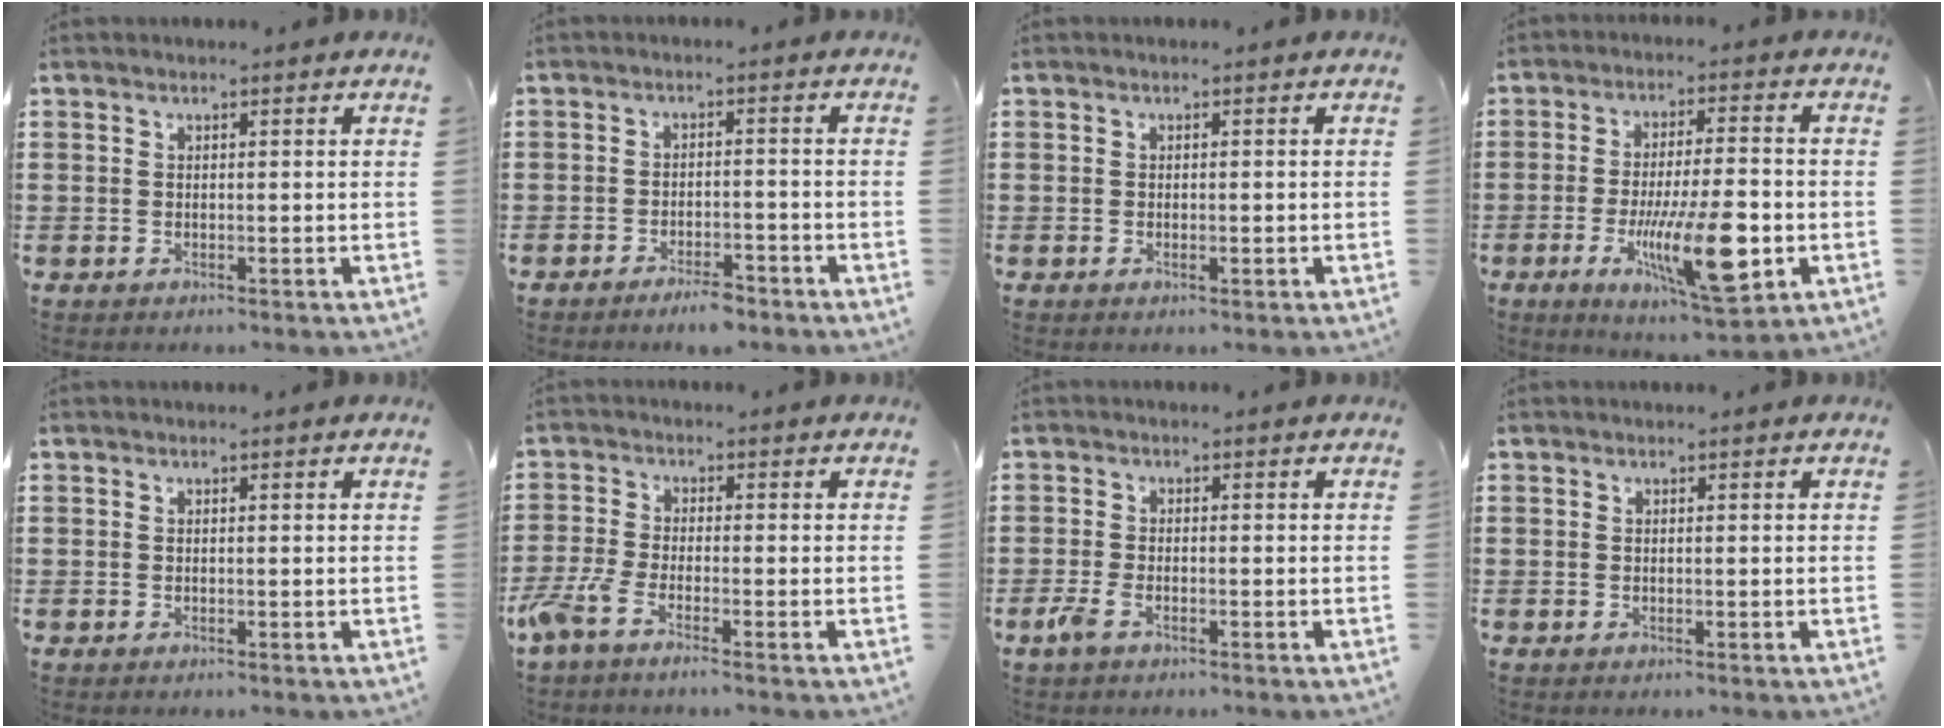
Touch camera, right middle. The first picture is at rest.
{"total": 3.2, "force": [-2.8, 0.6, 1.4], "torque": [-0.023, 0.008, -0.053]}
{"total": 0.6, "force": [-0.2, 0.2, 0.6], "torque": [-0.011, -0.003, -0.002]}
{"total": 13.6, "force": [-3.9, 3.8, 12.4], "torque": [-0.226, -0.012, -0.066]}
{"total": 0.0}
{"total": 3.8, "force": [-2.7, 0.5, 2.6], "torque": [-0.079, -0.011, -0.059]}
{"total": 2.6, "force": [-1.4, 0.8, 2.1], "torque": [-0.057, -0.007, -0.032]}
{"total": 0.0}